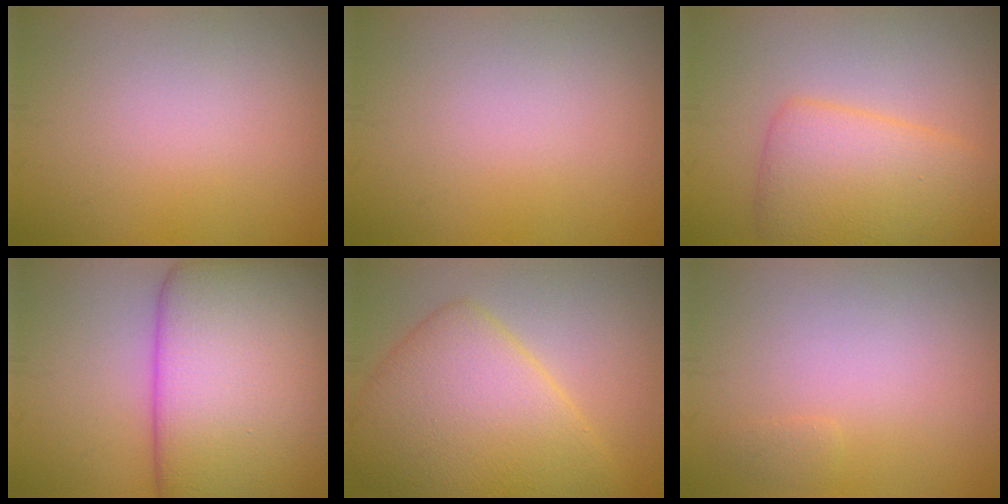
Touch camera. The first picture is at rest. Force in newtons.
{"total": 0.0}
{"total": 5.4, "press": 5.4, "slide": 0.2}
{"total": 17.0, "press": 17.0, "slide": 0.5}
{"total": 8.7, "press": 8.7, "slide": 0.1}
{"total": 0.6, "press": 0.6, "slide": 0.1}